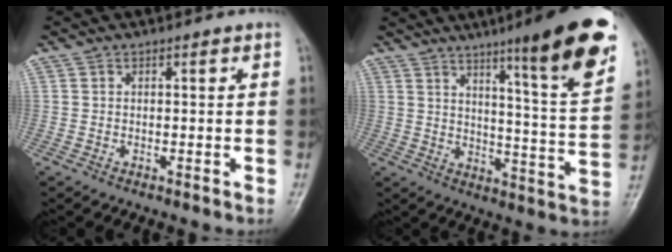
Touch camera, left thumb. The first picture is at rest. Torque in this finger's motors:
{"motor_torque": [0.64, 0.58, 1.64, -1.13, 0.29]}